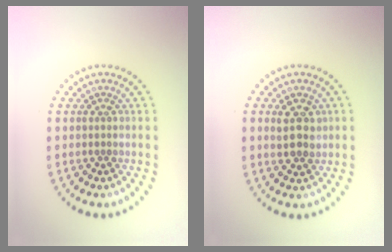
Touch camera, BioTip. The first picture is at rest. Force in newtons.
{"total": 2.8, "press": 2.7, "slide": 0.6}